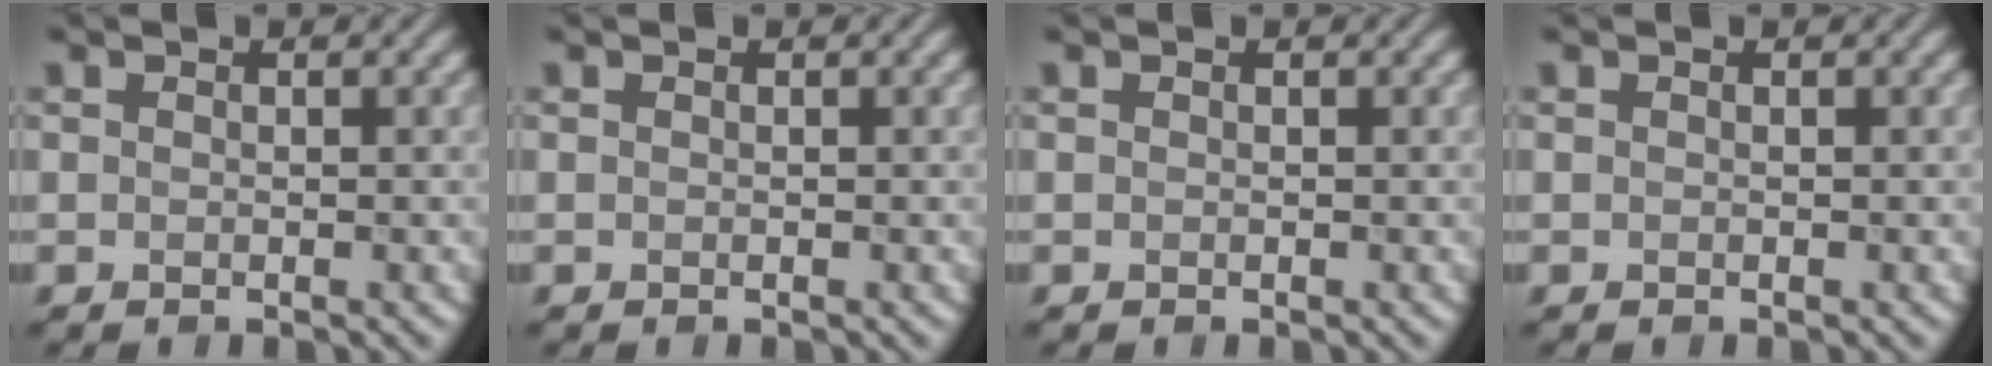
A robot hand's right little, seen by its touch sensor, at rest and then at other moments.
{"total": 0.0}
{"total": 0.0}
{"total": 0.0}